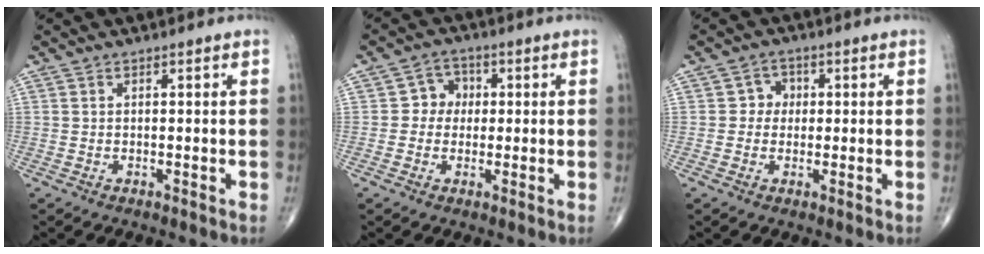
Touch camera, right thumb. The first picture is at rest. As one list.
[{"total": 4.5, "force": [0.2, 4.2, 1.8], "torque": [0.003, 0.011, -0.006]}, {"total": 3.1, "force": [0.2, 2.9, 1.1], "torque": [0.007, 0.009, -0.005]}]